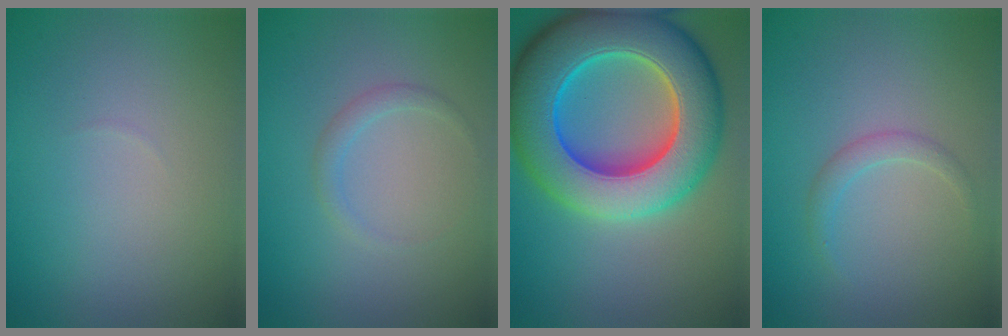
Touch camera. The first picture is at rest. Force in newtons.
{"total": 1.1, "press": 1.1, "slide": 0.1}
{"total": 14.0, "press": 13.9, "slide": 0.5}
{"total": 1.3, "press": 1.2, "slide": 0.2}